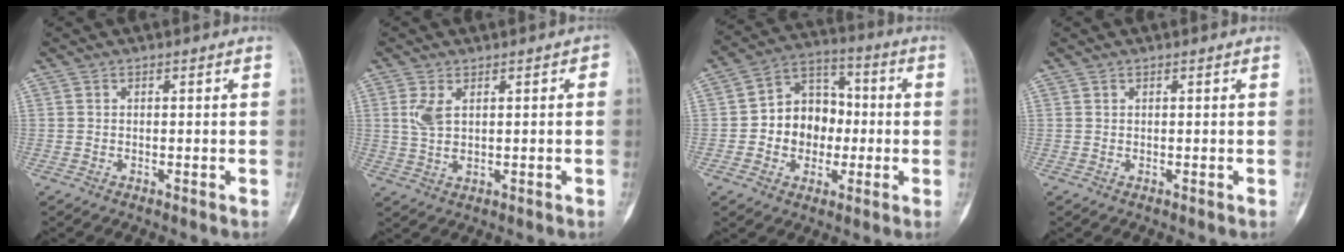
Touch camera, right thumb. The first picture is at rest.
{"total": 5.2, "force": [1.1, 2.8, 4.2], "torque": [-0.076, 0.004, 0.024]}
{"total": 12.3, "force": [-1.2, 10.0, 7.1], "torque": [-0.058, 0.036, -0.026]}
{"total": 0.0}